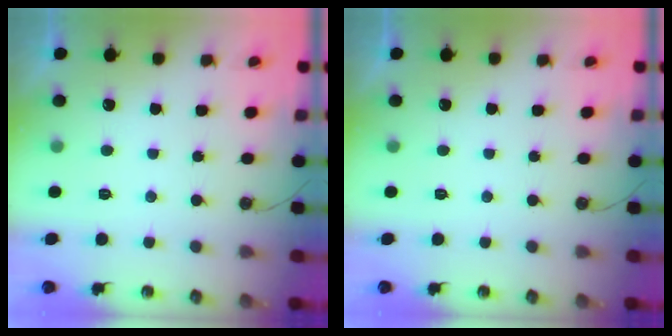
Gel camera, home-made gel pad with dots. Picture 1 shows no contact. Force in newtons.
{"total": 0.0}